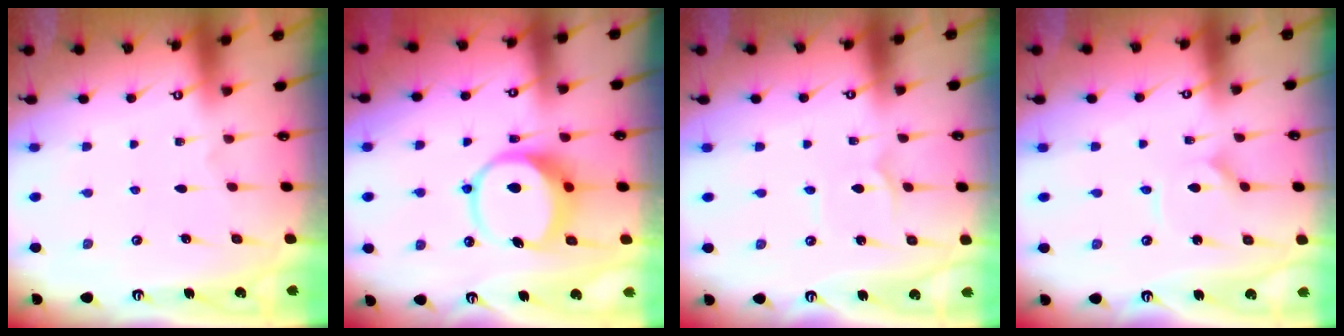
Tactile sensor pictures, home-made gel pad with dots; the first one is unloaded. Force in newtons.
{"total": 8.9, "press": 8.7, "slide": 1.4}
{"total": 2.6, "press": 2.6, "slide": 0.2}
{"total": 1.5, "press": 1.5, "slide": 0.1}